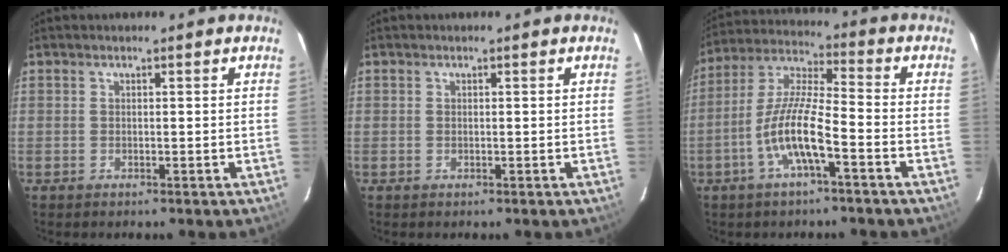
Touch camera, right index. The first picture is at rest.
{"total": 0.0}
{"total": 10.6, "force": [-4.5, 1.7, 9.4], "torque": [-0.200, 0.001, -0.090]}